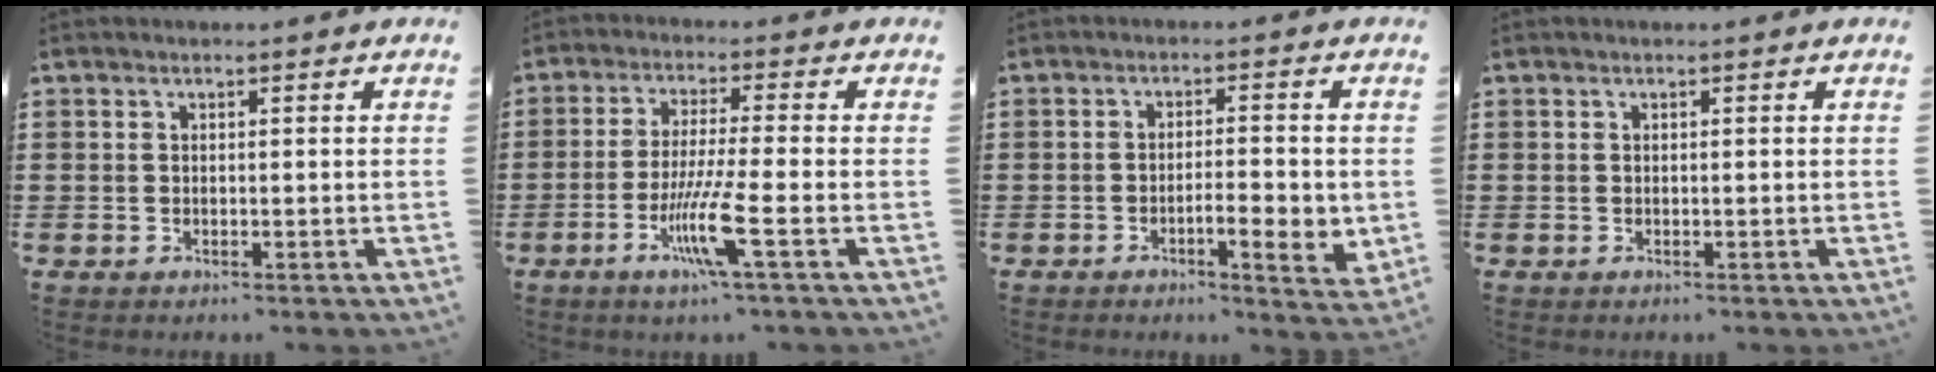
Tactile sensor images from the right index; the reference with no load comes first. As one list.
[{"total": 8.4, "force": [-3.4, 0.0, 7.7], "torque": [-0.161, -0.022, -0.067]}, {"total": 5.2, "force": [-1.5, 1.6, 4.8], "torque": [-0.069, 0.000, -0.027]}, {"total": 0.0}]